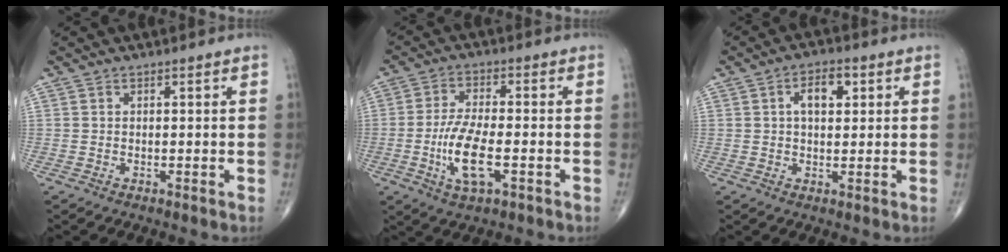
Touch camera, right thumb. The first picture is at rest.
{"total": 9.5, "force": [-2.6, 3.4, 8.4], "torque": [-0.171, 0.007, -0.047]}
{"total": 5.7, "force": [1.6, 3.1, 4.5], "torque": [-0.060, 0.005, 0.023]}